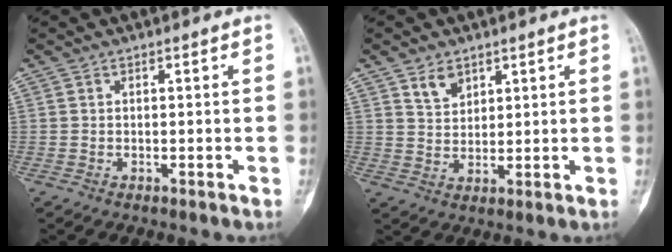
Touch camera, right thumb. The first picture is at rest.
{"total": 4.3, "force": [2.8, 2.7, 1.7], "torque": [-0.015, -0.023, 0.058]}